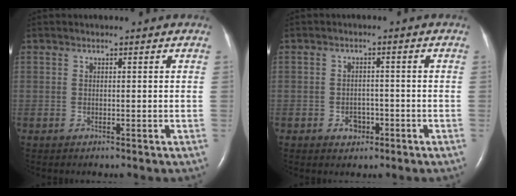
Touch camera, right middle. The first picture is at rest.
{"total": 2.7, "force": [-1.3, 2.0, 1.3], "torque": [-0.015, 0.005, -0.014]}